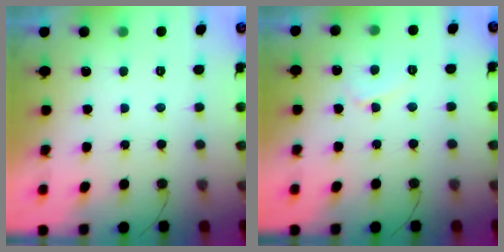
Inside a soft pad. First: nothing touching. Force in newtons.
{"total": 4.6, "press": 4.6, "slide": 0.5}